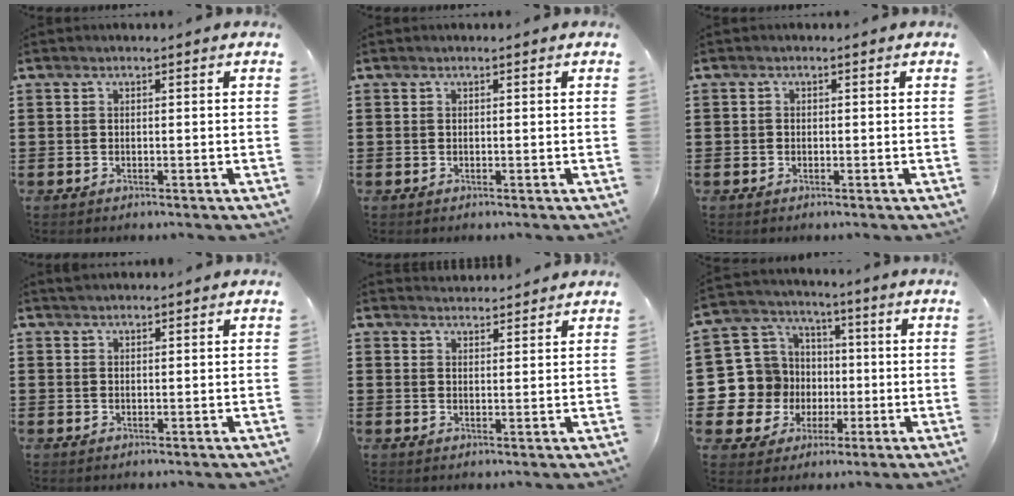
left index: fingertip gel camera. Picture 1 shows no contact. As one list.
[{"total": 0.0}, {"total": 0.7, "force": [-0.2, 0.6, 0.0], "torque": [-0.002, 0.004, -0.005]}, {"total": 0.9, "force": [0.9, 0.2, 0.1], "torque": [-0.002, 0.000, 0.018]}, {"total": 2.2, "force": [2.2, 0.1, -0.1], "torque": [-0.003, -0.003, 0.043]}, {"total": 12.2, "force": [-1.5, 11.8, 2.7], "torque": [-0.131, 0.001, -0.015]}]